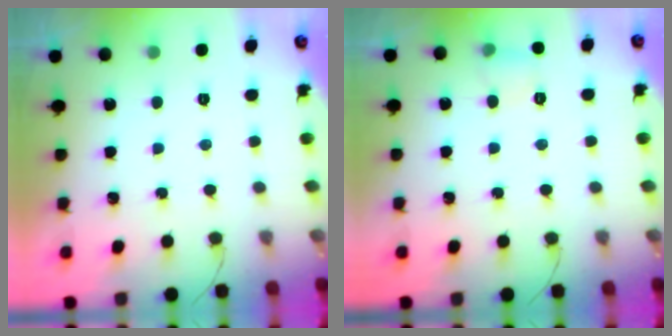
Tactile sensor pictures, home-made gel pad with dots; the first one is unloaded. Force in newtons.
{"total": 5.0, "press": 4.7, "slide": 1.7}